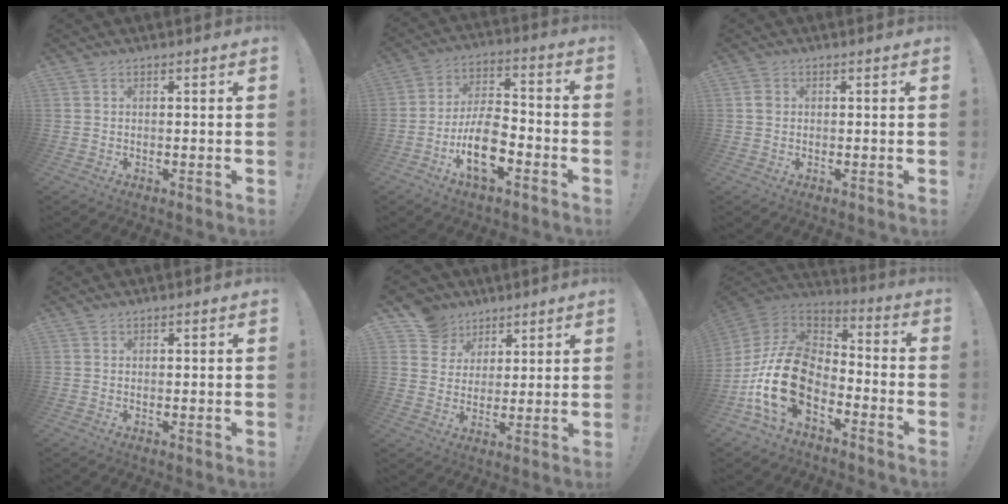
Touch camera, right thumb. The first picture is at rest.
{"total": 14.4, "force": [-7.0, 7.2, 10.3], "torque": [-0.182, 0.038, -0.118]}
{"total": 1.2, "force": [0.1, 1.1, 0.5], "torque": [-0.007, 0.002, 0.000]}
{"total": 0.8, "force": [0.7, 0.2, 0.0], "torque": [0.017, -0.007, 0.011]}
{"total": 10.7, "force": [6.5, 8.3, 1.7], "torque": [-0.023, -0.044, 0.130]}
{"total": 20.9, "force": [-7.1, 12.9, 14.8], "torque": [-0.307, 0.040, -0.112]}